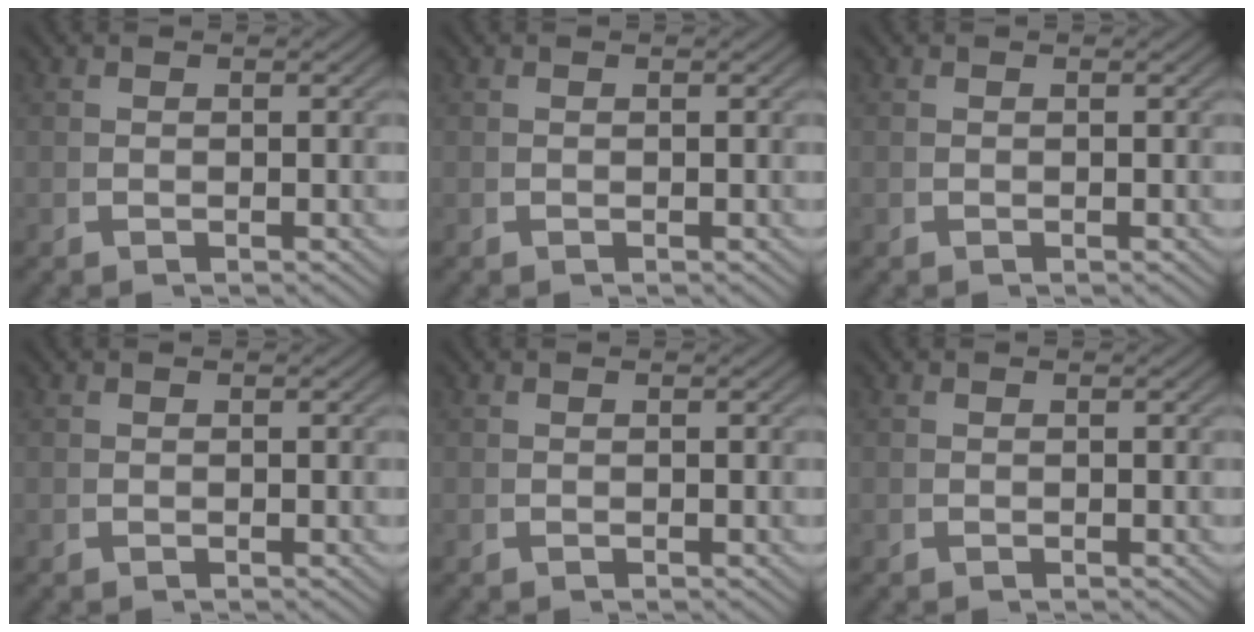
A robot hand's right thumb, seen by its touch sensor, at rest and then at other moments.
{"total": 0.0}
{"total": 0.0}
{"total": 0.0}
{"total": 0.0}
{"total": 0.0}